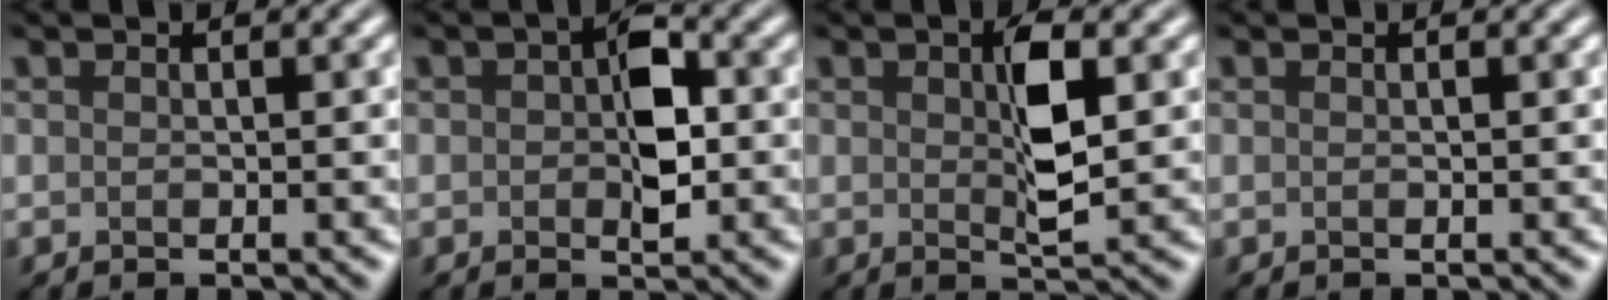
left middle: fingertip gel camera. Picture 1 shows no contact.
{"total": 4.3, "force": [0.1, 2.2, 3.7], "torque": [-0.053, 0.003, -0.002]}
{"total": 4.0, "force": [0.6, 1.4, 3.7], "torque": [-0.068, -0.001, 0.012]}
{"total": 0.0}